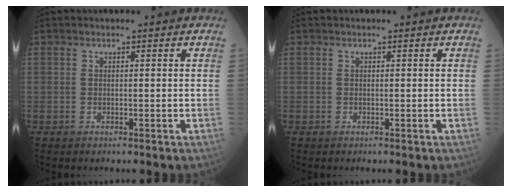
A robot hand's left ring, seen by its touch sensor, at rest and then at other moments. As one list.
[{"total": 0.0}]